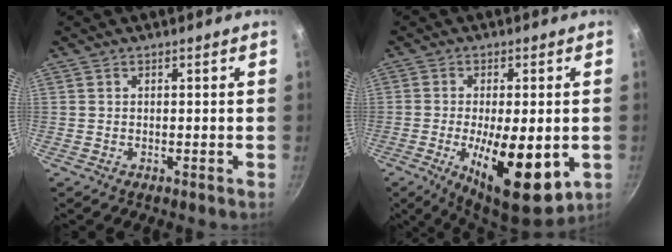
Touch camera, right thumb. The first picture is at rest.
{"total": 15.6, "force": [-3.7, 5.8, 14.0], "torque": [-0.208, -0.003, -0.048]}